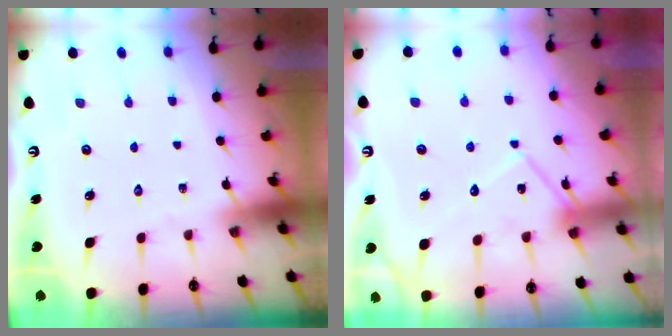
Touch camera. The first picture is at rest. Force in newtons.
{"total": 13.0, "press": 12.9, "slide": 1.0}